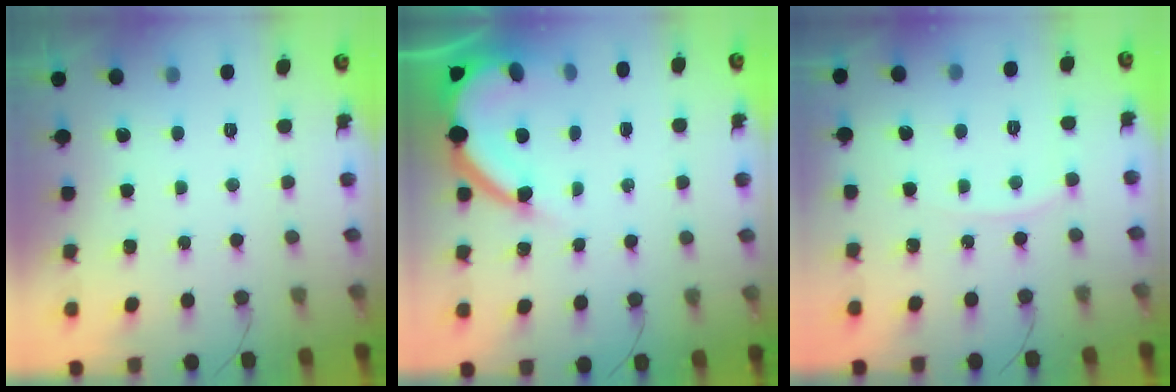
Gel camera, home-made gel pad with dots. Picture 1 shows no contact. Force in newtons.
{"total": 10.6, "press": 10.5, "slide": 1.2}
{"total": 3.6, "press": 3.6, "slide": 0.3}